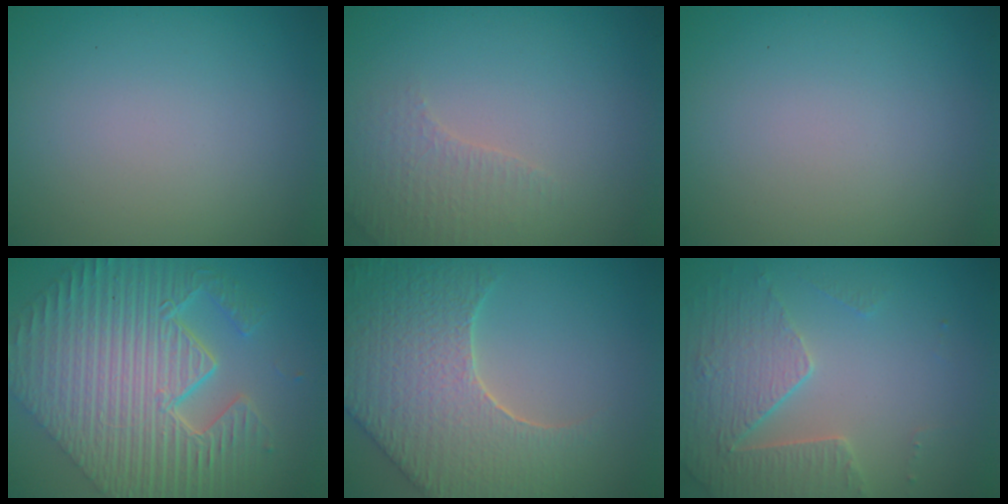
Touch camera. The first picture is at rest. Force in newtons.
{"total": 2.3, "press": 2.2, "slide": 0.7}
{"total": 0.0}
{"total": 11.6, "press": 7.8, "slide": 8.5}
{"total": 8.0, "press": 6.4, "slide": 4.9}
{"total": 3.7, "press": 3.6, "slide": 0.8}